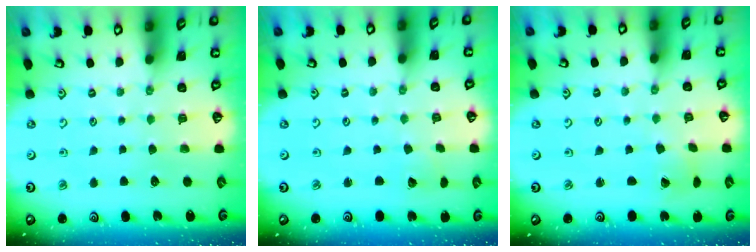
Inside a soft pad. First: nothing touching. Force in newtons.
{"total": 1.9, "press": 1.9, "slide": 0.0}
{"total": 1.2, "press": 1.2, "slide": 0.2}